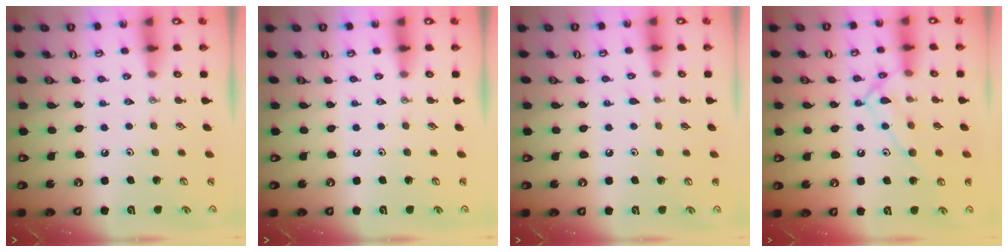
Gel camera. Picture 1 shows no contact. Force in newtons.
{"total": 0.0}
{"total": 5.4, "press": 5.4, "slide": 0.5}
{"total": 12.6, "press": 12.6, "slide": 0.8}